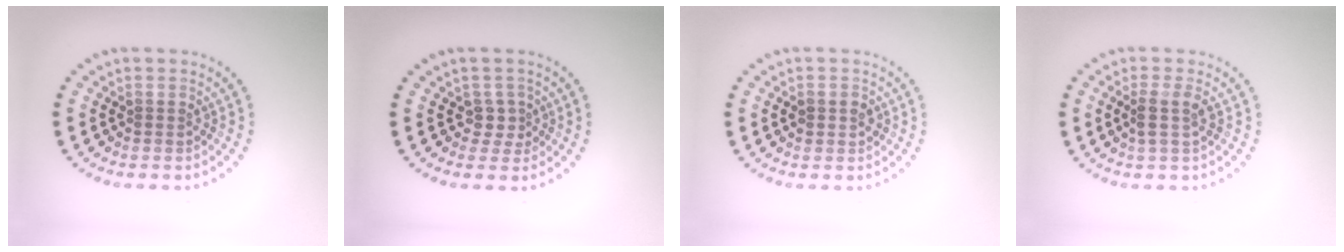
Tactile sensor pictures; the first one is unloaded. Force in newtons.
{"total": 1.6, "press": 1.1, "slide": 1.1}
{"total": 1.3, "press": 1.3, "slide": 0.1}
{"total": 1.8, "press": 1.5, "slide": 1.1}